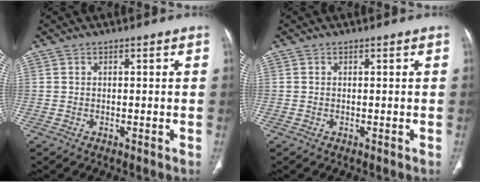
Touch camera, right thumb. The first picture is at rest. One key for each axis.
{"total": 0.0}